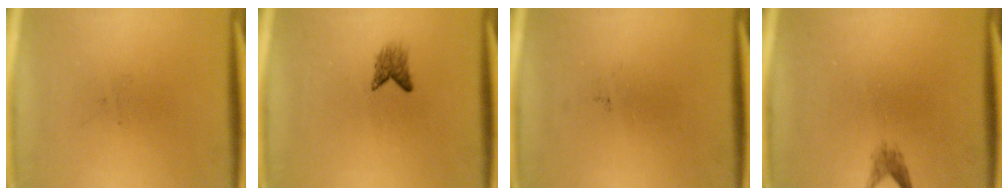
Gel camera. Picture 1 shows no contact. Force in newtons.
{"total": 1.9}
{"total": 0.0}
{"total": 1.4}